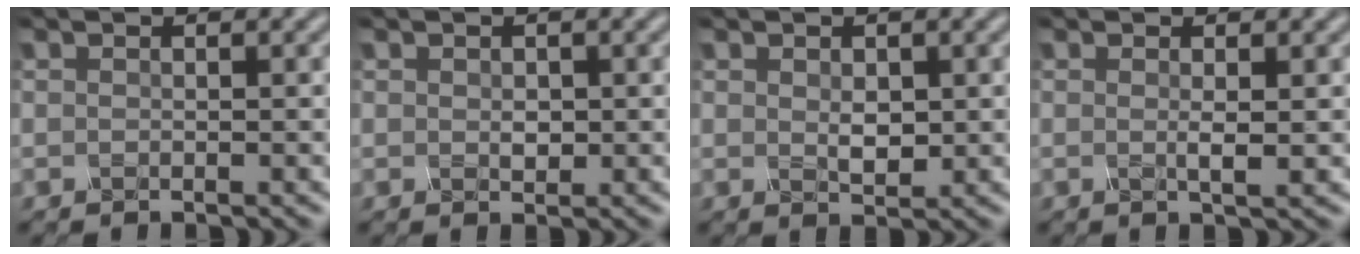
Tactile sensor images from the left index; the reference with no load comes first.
{"total": 1.1, "force": [0.0, 0.7, 0.8], "torque": [-0.012, -0.003, 0.001]}
{"total": 1.7, "force": [0.2, 1.0, 1.3], "torque": [-0.024, -0.004, 0.007]}
{"total": 1.4, "force": [0.1, 0.2, 1.4], "torque": [-0.024, -0.002, -0.002]}